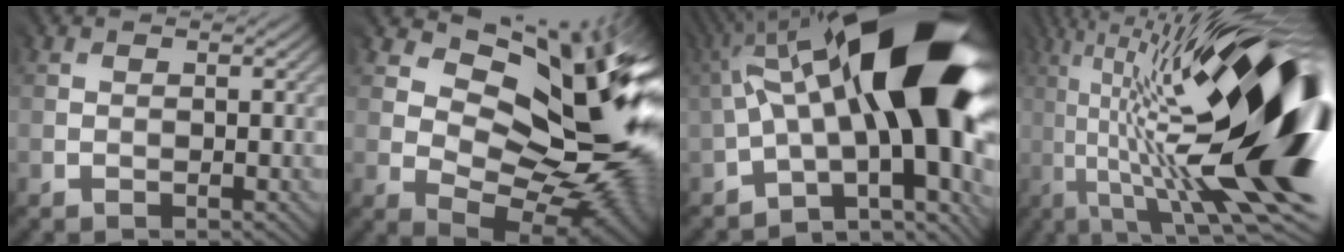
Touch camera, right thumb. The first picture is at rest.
{"total": 17.0, "force": [5.2, 9.3, 13.2], "torque": [-0.171, 0.008, 0.101]}
{"total": 19.8, "force": [2.3, 8.4, 17.8], "torque": [-0.276, 0.012, 0.039]}
{"total": 22.8, "force": [0.2, 6.5, 21.8], "torque": [-0.355, 0.026, 0.001]}